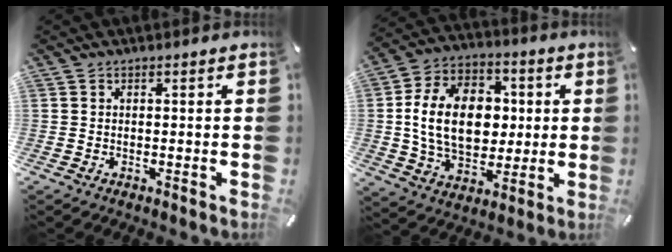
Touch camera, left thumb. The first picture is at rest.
{"total": 18.0, "force": [0.5, 13.1, 12.3], "torque": [-0.245, 0.019, 0.011]}